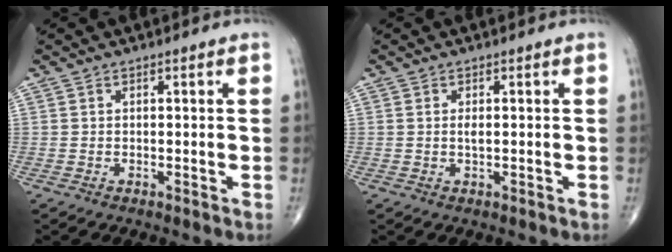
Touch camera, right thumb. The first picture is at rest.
{"total": 1.2, "force": [0.2, 0.4, 1.1], "torque": [-0.023, -0.002, 0.004]}